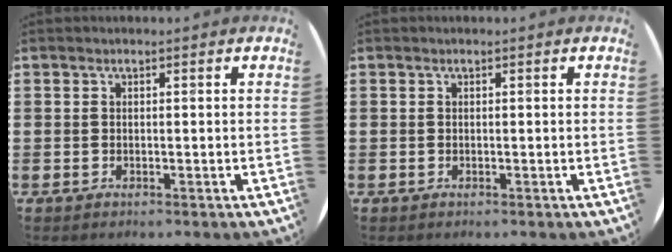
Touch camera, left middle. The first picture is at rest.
{"total": 0.0}